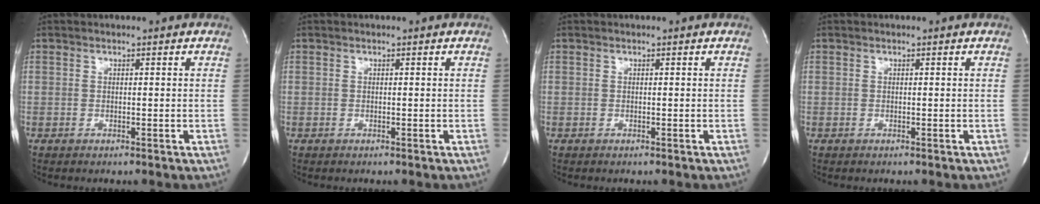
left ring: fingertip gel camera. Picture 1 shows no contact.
{"total": 0.0}
{"total": 0.0}
{"total": 0.0}